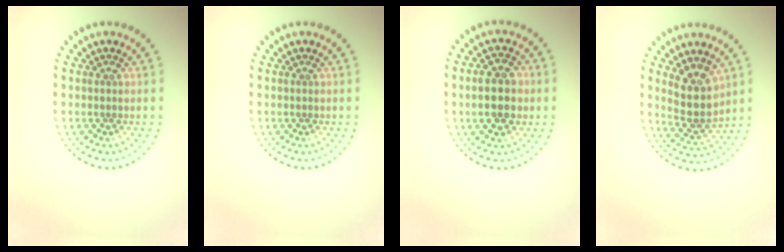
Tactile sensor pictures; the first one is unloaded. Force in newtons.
{"total": 0.0}
{"total": 5.1, "press": 5.1, "slide": 0.3}
{"total": 4.4, "press": 4.0, "slide": 1.9}